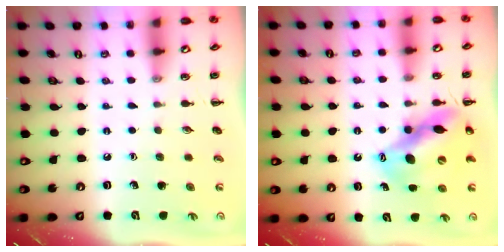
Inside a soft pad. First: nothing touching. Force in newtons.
{"total": 13.6, "press": 13.2, "slide": 3.4}